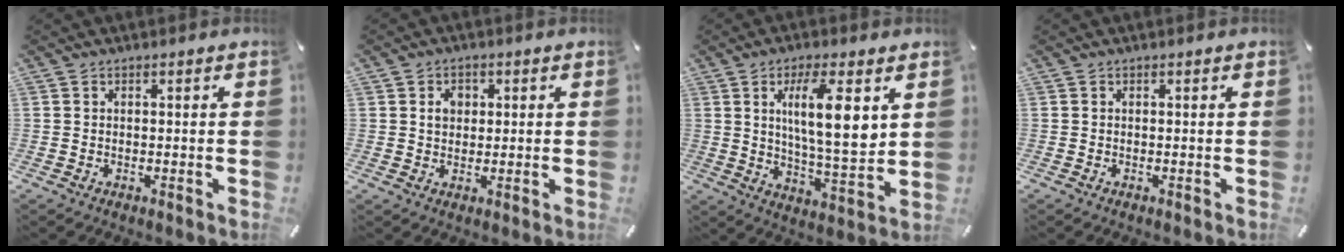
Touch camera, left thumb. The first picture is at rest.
{"total": 3.4, "force": [0.7, 3.0, 1.4], "torque": [-0.019, 0.003, 0.007]}
{"total": 13.9, "force": [4.7, 3.7, 12.5], "torque": [-0.206, -0.016, 0.071]}
{"total": 0.0}